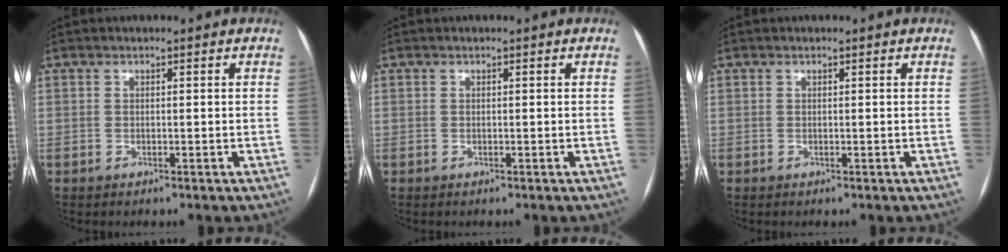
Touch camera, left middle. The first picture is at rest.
{"total": 0.0}
{"total": 0.0}